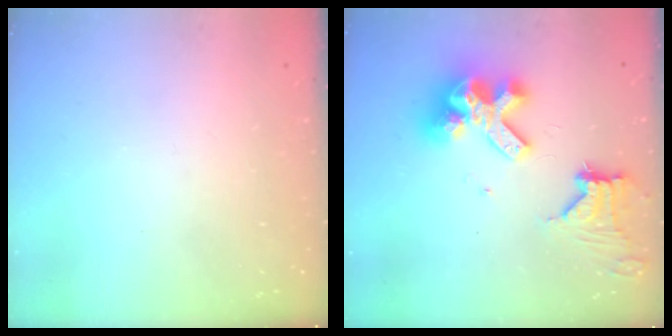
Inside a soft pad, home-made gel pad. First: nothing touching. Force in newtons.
{"total": 14.9, "press": 14.8, "slide": 1.6}